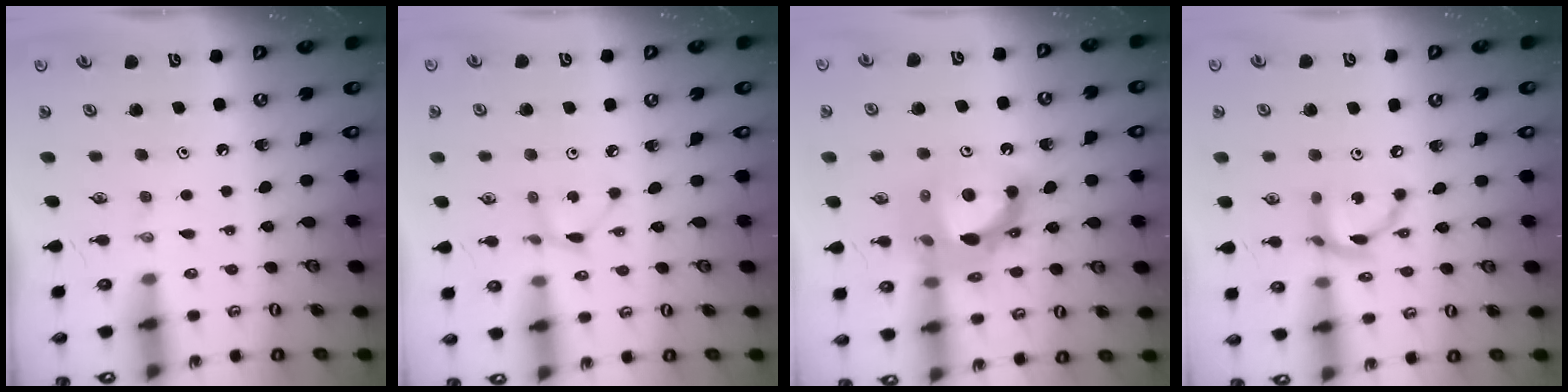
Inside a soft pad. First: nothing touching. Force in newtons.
{"total": 1.9, "press": 1.9, "slide": 0.1}
{"total": 15.0, "press": 14.9, "slide": 1.2}
{"total": 10.9, "press": 10.9, "slide": 0.7}